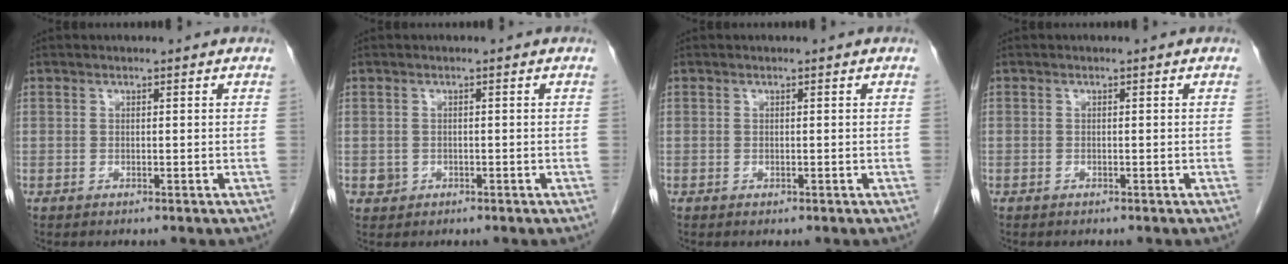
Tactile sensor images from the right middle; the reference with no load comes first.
{"total": 1.4, "force": [-0.4, 1.3, 0.2], "torque": [-0.004, 0.004, -0.002]}
{"total": 0.0}
{"total": 0.0}